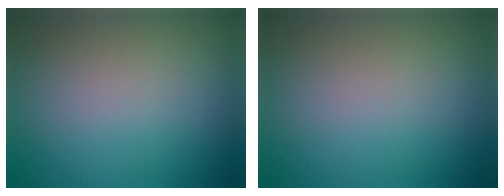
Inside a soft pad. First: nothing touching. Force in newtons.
{"total": 0.0}